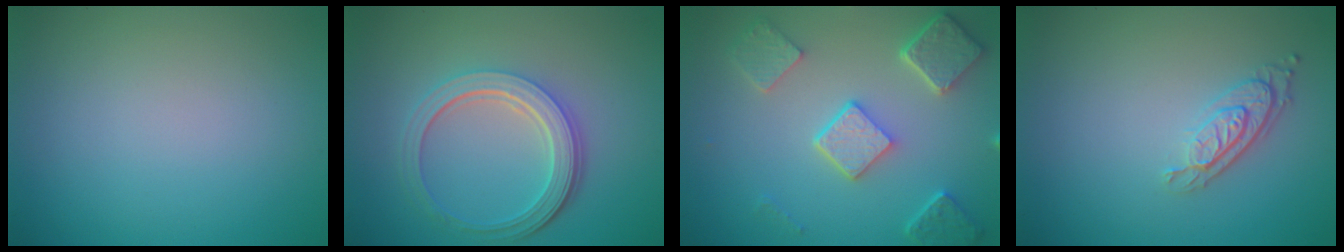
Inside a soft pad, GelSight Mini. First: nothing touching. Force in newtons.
{"total": 5.2, "press": 3.8, "slide": 3.5}
{"total": 5.4, "press": 4.2, "slide": 3.4}
{"total": 2.9, "press": 2.2, "slide": 1.9}